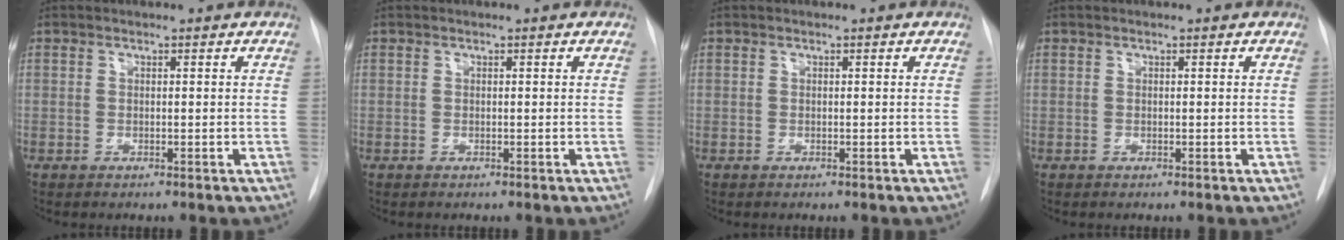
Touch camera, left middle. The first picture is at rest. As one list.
[{"total": 0.0}, {"total": 0.0}, {"total": 0.0}]